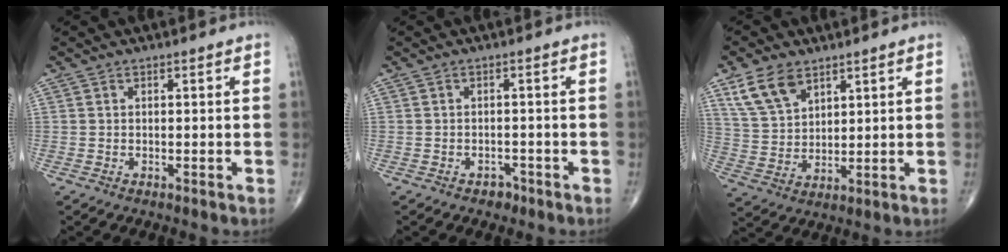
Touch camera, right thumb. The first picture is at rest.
{"total": 1.8, "force": [-1.2, 1.2, 0.5], "torque": [-0.004, 0.007, -0.016]}
{"total": 9.1, "force": [5.5, 5.3, 5.0], "torque": [-0.085, -0.020, 0.117]}